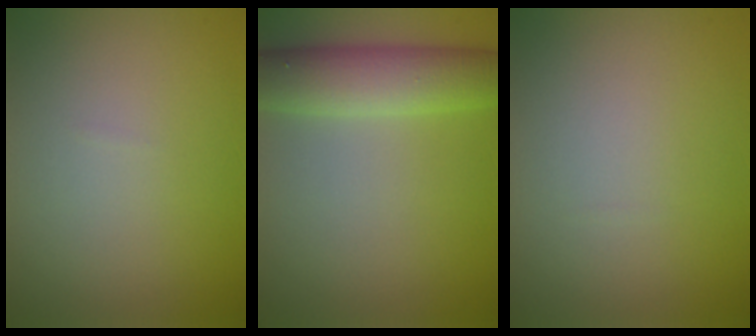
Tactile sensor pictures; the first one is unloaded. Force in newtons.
{"total": 4.7, "press": 4.7, "slide": 0.3}
{"total": 0.0}